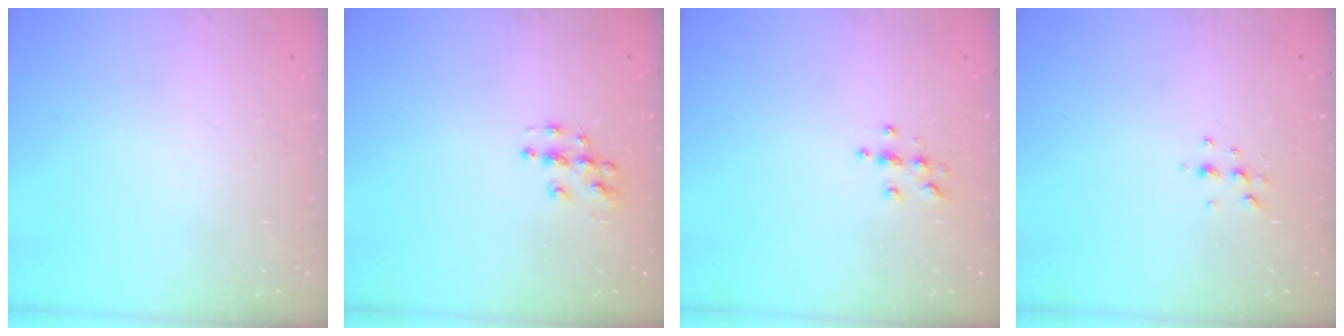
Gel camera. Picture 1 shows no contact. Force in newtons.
{"total": 4.8, "press": 4.8, "slide": 0.3}
{"total": 3.7, "press": 3.7, "slide": 0.4}
{"total": 4.5, "press": 4.4, "slide": 0.8}